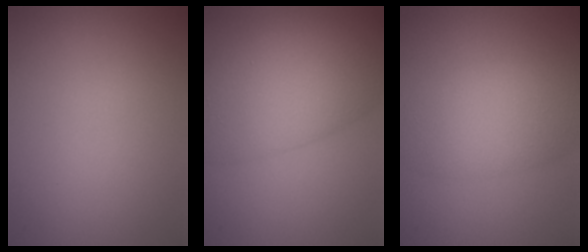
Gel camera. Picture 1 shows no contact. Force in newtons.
{"total": 7.6, "press": 7.6, "slide": 0.3}
{"total": 4.7, "press": 4.7, "slide": 0.2}